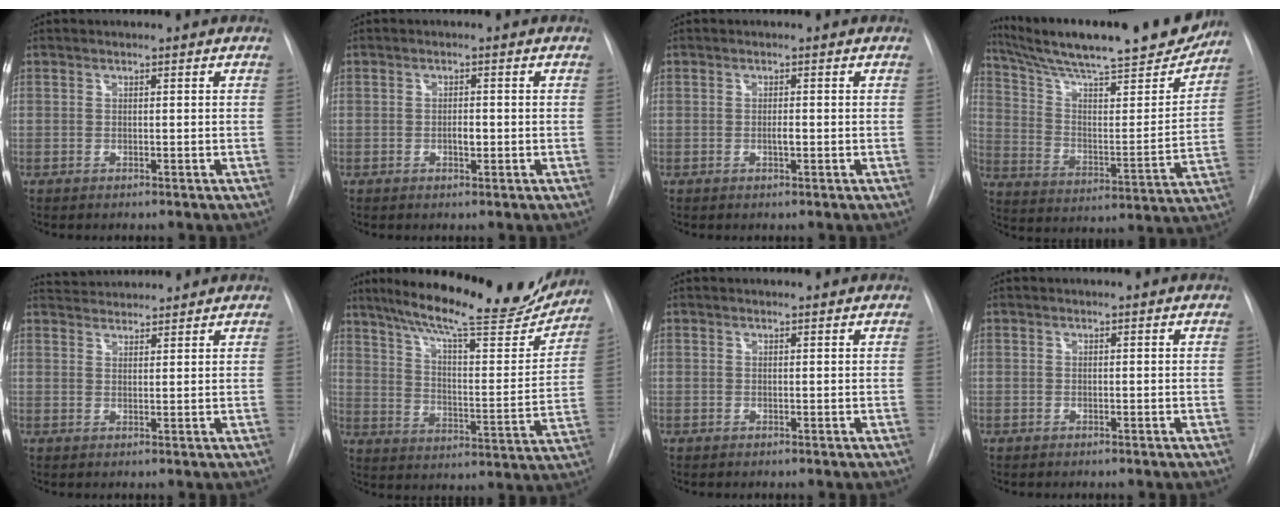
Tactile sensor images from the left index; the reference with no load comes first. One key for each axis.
{"total": 1.5, "fx": -0.3, "fy": 0.6, "fz": 1.3, "tx": -0.022, "ty": 0.001, "tz": -0.005}
{"total": 0.9, "fx": -0.2, "fy": 0.2, "fz": 0.9, "tx": -0.018, "ty": 0.000, "tz": -0.003}
{"total": 25.7, "fx": 22.6, "fy": 3.2, "fz": 11.8, "tx": -0.193, "ty": -0.033, "tz": 0.328}
{"total": 5.1, "fx": 5.1, "fy": 0.4, "fz": 0.6, "tx": -0.017, "ty": 0.033, "tz": 0.084}
{"total": 22.7, "fx": 19.7, "fy": 3.2, "fz": 10.7, "tx": -0.169, "ty": -0.026, "tz": 0.273}
{"total": 1.0, "fx": 1.0, "fy": 0.1, "fz": 0.1, "tx": -0.009, "ty": 0.010, "tz": 0.015}
{"total": 0.0}